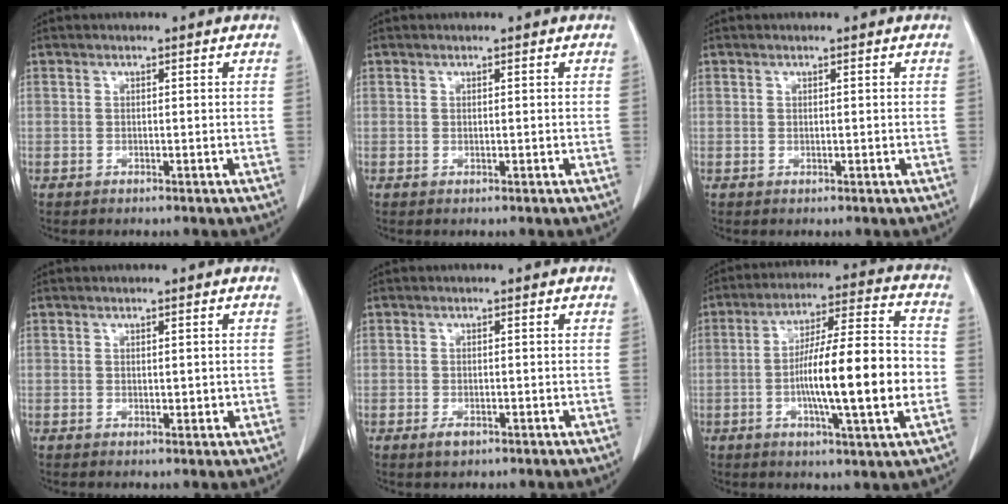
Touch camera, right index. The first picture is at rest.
{"total": 0.0}
{"total": 0.0}
{"total": 1.6, "force": [0.1, 0.8, 1.5], "torque": [-0.022, -0.004, 0.005]}
{"total": 1.7, "force": [-0.8, 0.9, 1.1], "torque": [-0.017, 0.000, -0.009]}
{"total": 17.0, "force": [-2.8, 1.3, 16.7], "torque": [-0.277, 0.006, -0.049]}